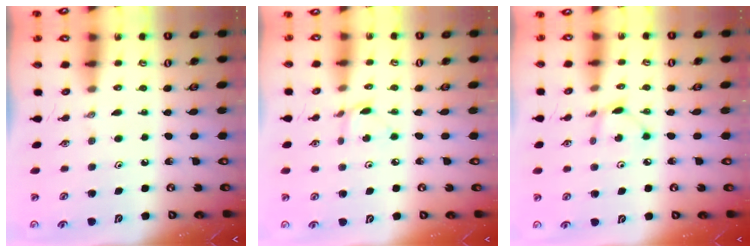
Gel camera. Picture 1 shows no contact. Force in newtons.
{"total": 2.0, "press": 2.0, "slide": 0.2}
{"total": 2.6, "press": 2.6, "slide": 0.0}